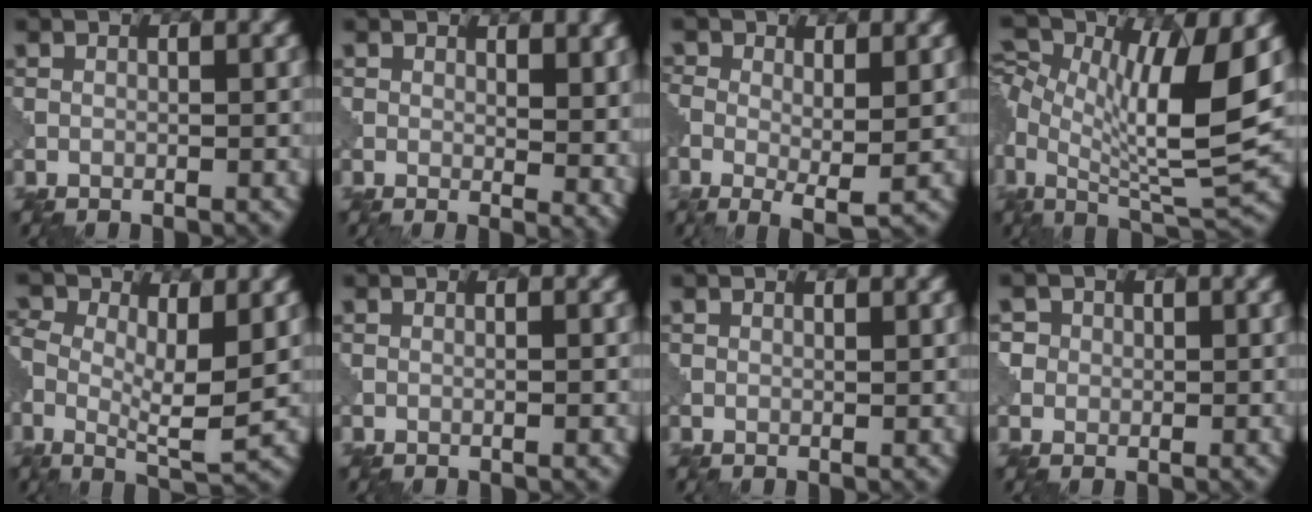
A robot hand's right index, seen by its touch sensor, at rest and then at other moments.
{"total": 6.5, "force": [2.3, 3.3, 5.1], "torque": [-0.045, -0.004, 0.039]}
{"total": 3.0, "force": [-0.1, 1.0, 2.8], "torque": [-0.053, -0.011, 0.001]}
{"total": 10.7, "force": [1.3, 4.1, 9.8], "torque": [-0.185, -0.004, 0.022]}
{"total": 6.3, "force": [0.2, 2.6, 5.7], "torque": [-0.117, -0.005, 0.002]}
{"total": 1.1, "force": [0.1, 0.5, 0.9], "torque": [0.005, 0.008, -0.012]}
{"total": 1.0, "force": [0.8, 0.4, 0.5], "torque": [0.001, 0.004, 0.004]}
{"total": 1.7, "force": [0.4, 1.6, -0.4], "torque": [0.004, 0.007, 0.004]}